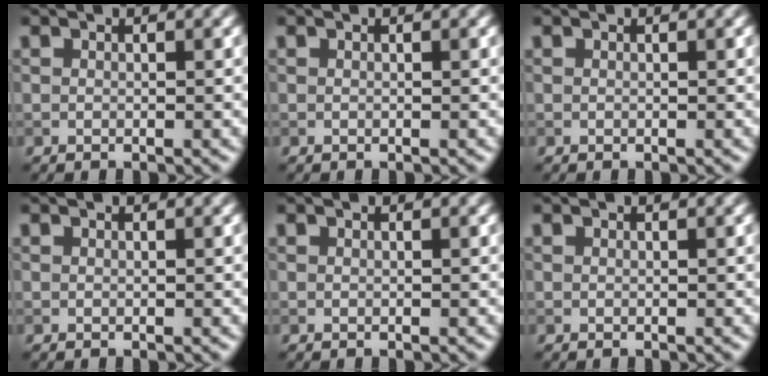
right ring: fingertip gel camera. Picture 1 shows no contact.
{"total": 0.0}
{"total": 0.0}
{"total": 0.0}
{"total": 0.0}
{"total": 0.0}